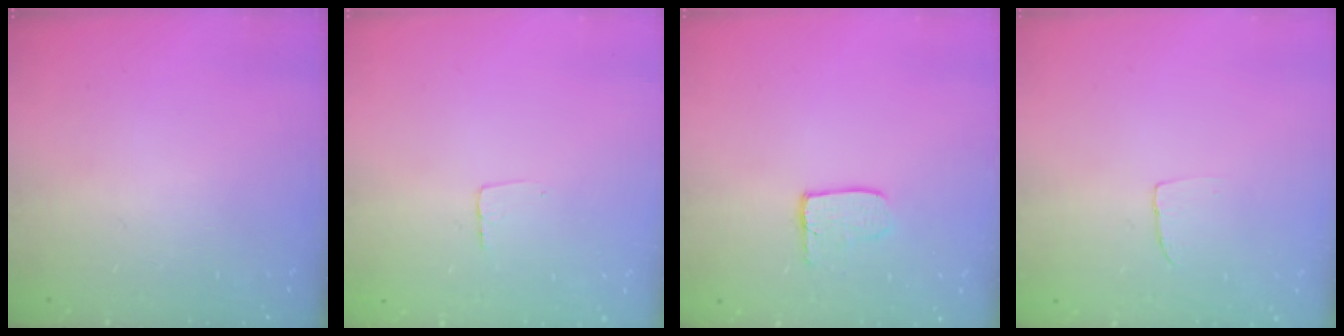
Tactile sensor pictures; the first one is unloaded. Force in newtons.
{"total": 2.9, "press": 2.9, "slide": 0.2}
{"total": 3.4, "press": 3.4, "slide": 0.3}
{"total": 2.4, "press": 2.4, "slide": 0.1}